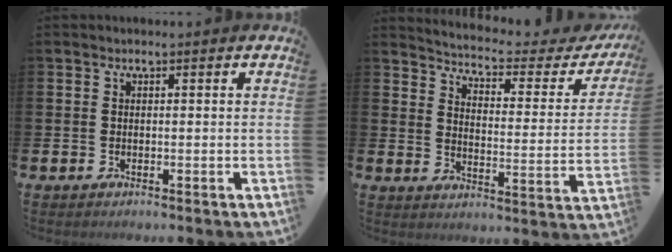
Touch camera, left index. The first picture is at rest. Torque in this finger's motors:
{"motor_torque": [0.87, -1.27, 0.07, 0.04]}